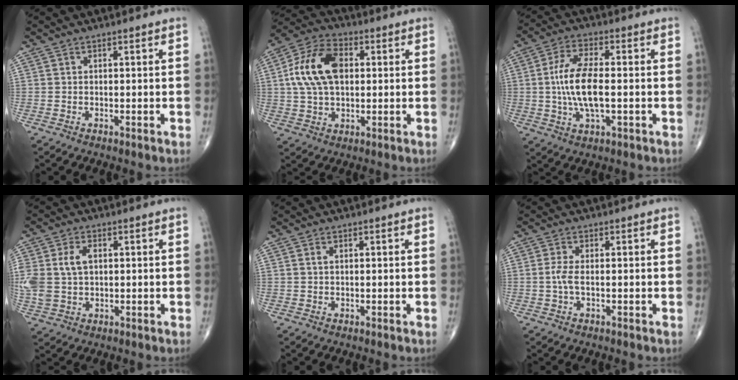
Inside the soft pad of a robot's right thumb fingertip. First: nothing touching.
{"total": 13.8, "force": [2.0, 8.5, 10.6], "torque": [-0.197, 0.018, 0.032]}
{"total": 11.0, "force": [-0.4, 4.5, 10.1], "torque": [-0.208, 0.006, -0.009]}
{"total": 9.6, "force": [1.4, 6.5, 7.0], "torque": [-0.169, 0.007, 0.037]}
{"total": 0.8, "force": [0.3, 0.4, 0.6], "torque": [-0.016, 0.005, 0.006]}
{"total": 2.5, "force": [-0.2, 0.8, 2.3], "torque": [-0.059, -0.002, -0.007]}